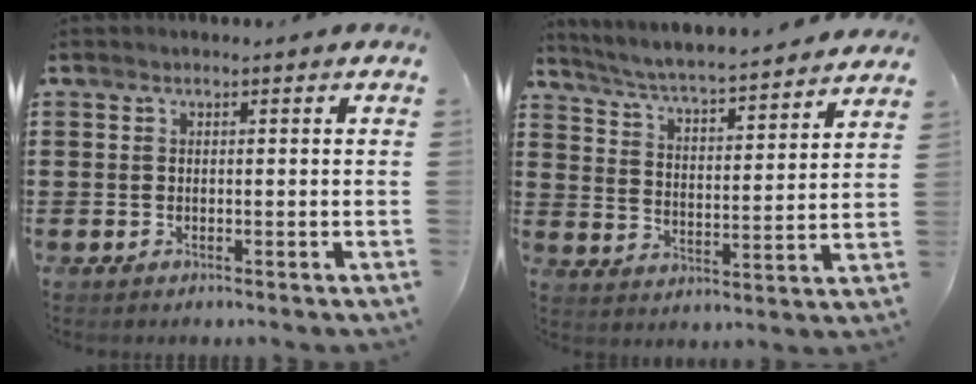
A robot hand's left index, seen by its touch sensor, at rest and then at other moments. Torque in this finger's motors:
{"motor_torque": [1.12, -1.02, 0.40, 0.09]}